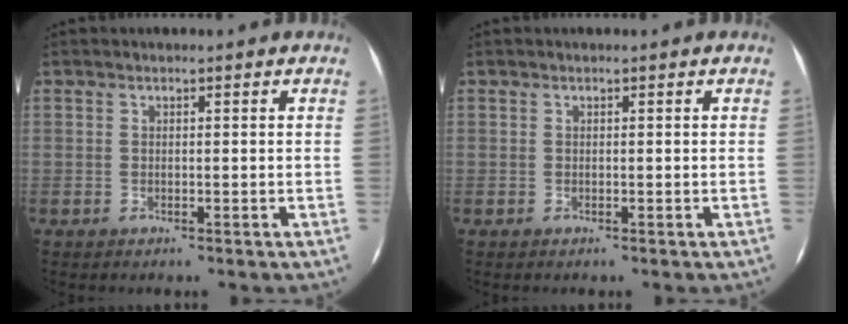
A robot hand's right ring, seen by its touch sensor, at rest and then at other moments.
{"total": 0.0}